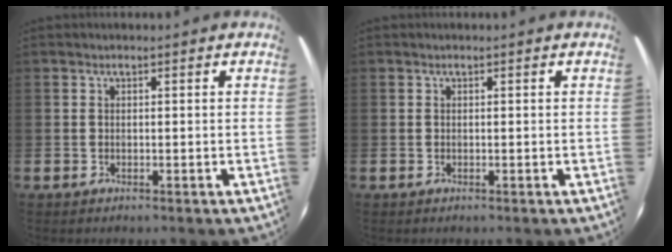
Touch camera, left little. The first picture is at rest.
{"total": 0.0}